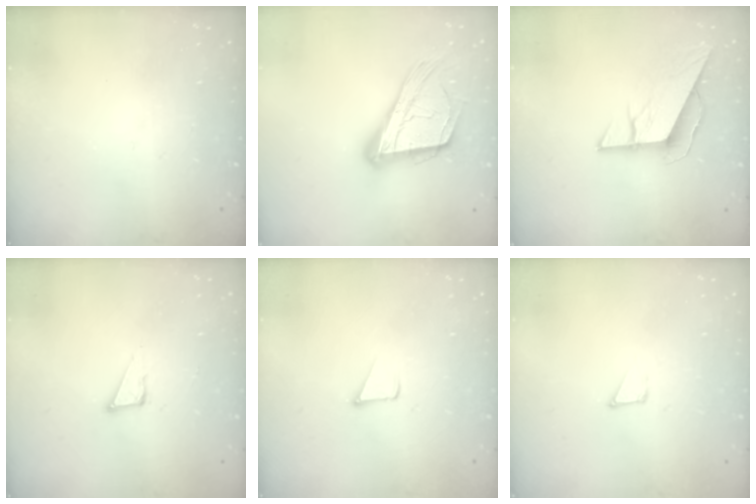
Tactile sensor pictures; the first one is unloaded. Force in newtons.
{"total": 18.8, "press": 18.7, "slide": 2.4}
{"total": 8.0, "press": 8.0, "slide": 0.5}
{"total": 5.3, "press": 5.2, "slide": 0.3}
{"total": 1.7, "press": 1.7, "slide": 0.1}
{"total": 1.2, "press": 1.2, "slide": 0.0}